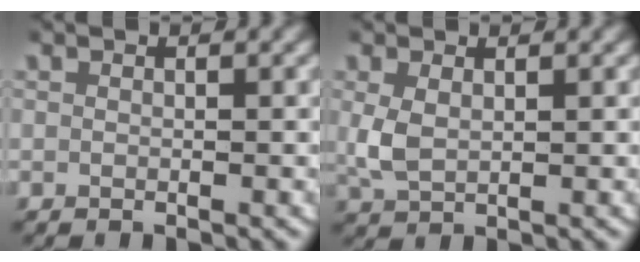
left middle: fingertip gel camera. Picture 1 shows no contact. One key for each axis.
{"total": 2.5, "fx": 0.5, "fy": 1.6, "fz": 1.8, "tx": -0.052, "ty": -0.006, "tz": 0.017}